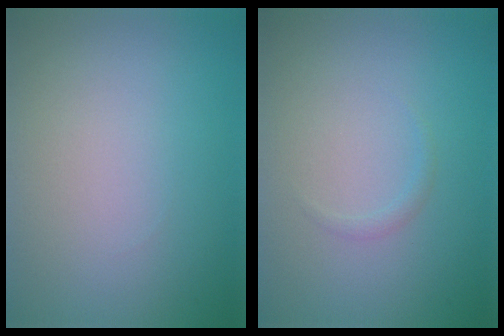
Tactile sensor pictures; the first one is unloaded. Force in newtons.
{"total": 0.6, "press": 0.6, "slide": 0.1}